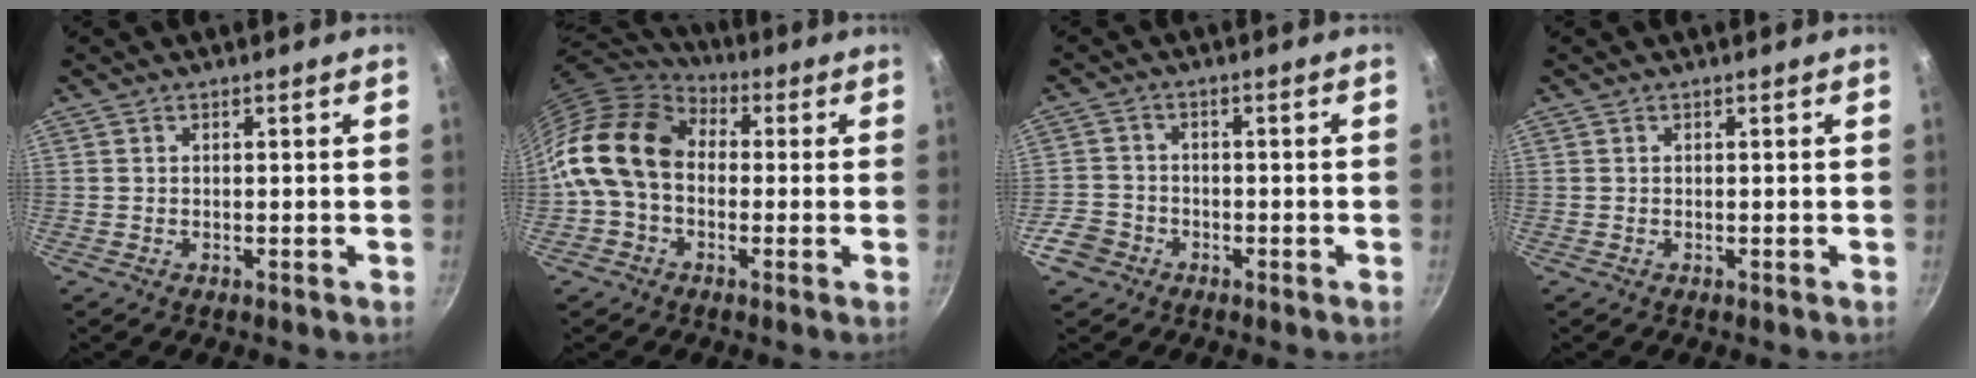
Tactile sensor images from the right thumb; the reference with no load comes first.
{"total": 16.5, "force": [0.2, 12.2, 11.2], "torque": [-0.194, 0.037, -0.015]}
{"total": 5.1, "force": [-2.7, 4.0, 1.4], "torque": [-0.016, 0.033, -0.049]}
{"total": 0.0}